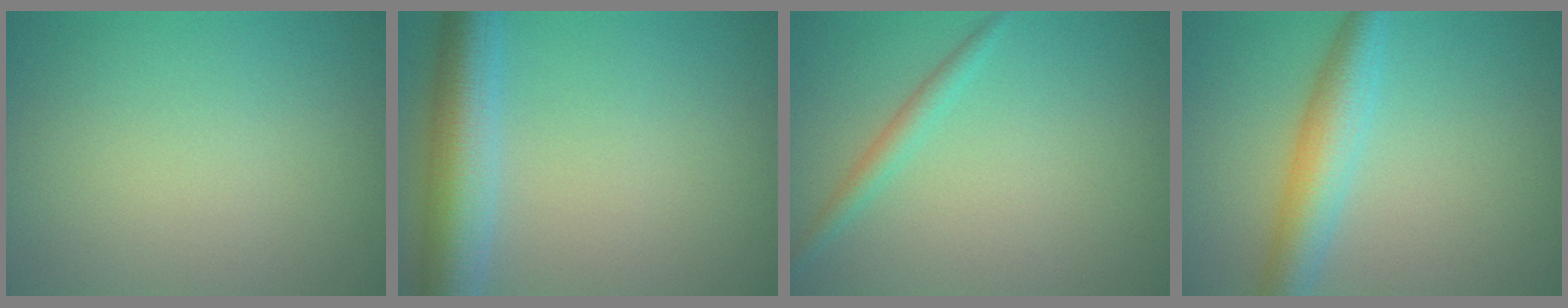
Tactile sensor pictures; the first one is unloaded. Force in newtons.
{"total": 6.6, "press": 6.6, "slide": 0.2}
{"total": 1.5, "press": 1.5, "slide": 0.1}
{"total": 4.4, "press": 4.4, "slide": 0.2}